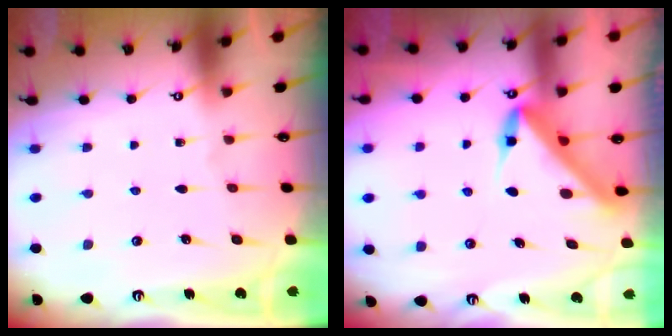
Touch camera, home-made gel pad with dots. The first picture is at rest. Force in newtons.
{"total": 5.9, "press": 5.9, "slide": 0.2}